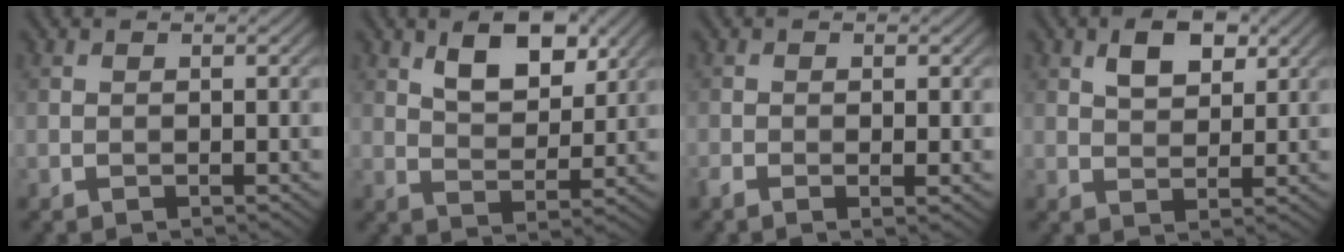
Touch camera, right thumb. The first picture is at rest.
{"total": 7.2, "force": [3.9, 3.5, 4.9], "torque": [-0.086, -0.002, 0.069]}
{"total": 1.8, "force": [-0.7, 0.4, 1.7], "torque": [-0.033, -0.002, -0.014]}
{"total": 4.7, "force": [2.3, 2.6, 3.2], "torque": [-0.057, 0.000, 0.040]}